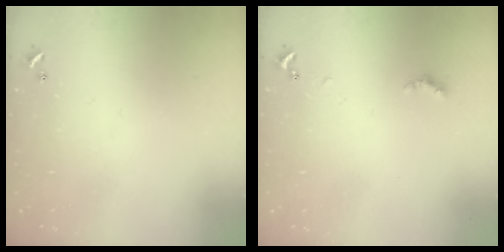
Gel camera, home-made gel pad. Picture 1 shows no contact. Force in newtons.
{"total": 2.6, "press": 2.6, "slide": 0.6}